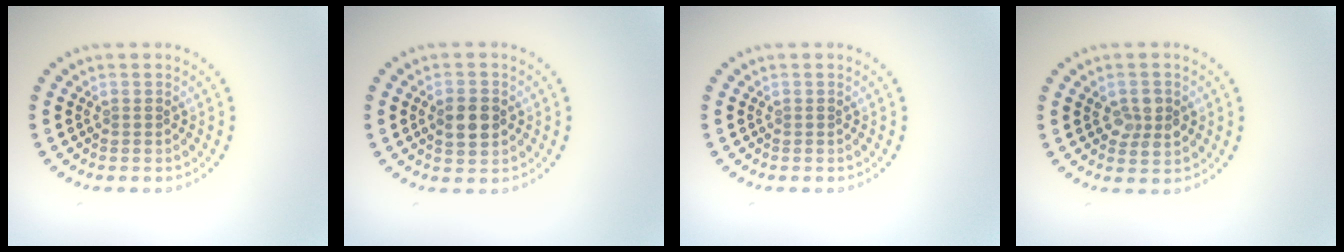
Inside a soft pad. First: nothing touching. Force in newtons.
{"total": 2.9, "press": 2.9, "slide": 0.2}
{"total": 0.0}
{"total": 2.6, "press": 2.6, "slide": 0.1}